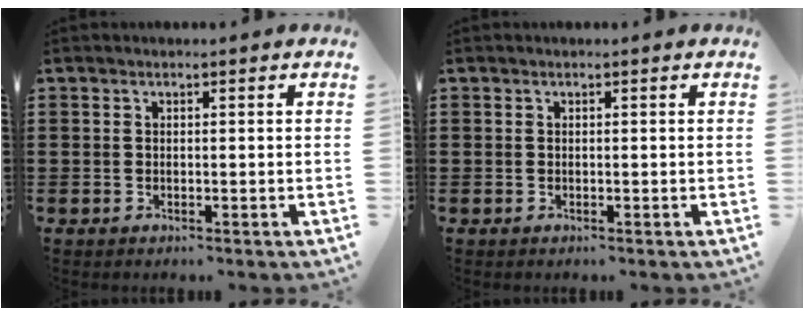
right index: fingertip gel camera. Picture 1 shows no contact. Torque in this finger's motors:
{"motor_torque": [0.24, 0.61, 0.00, 0.00]}